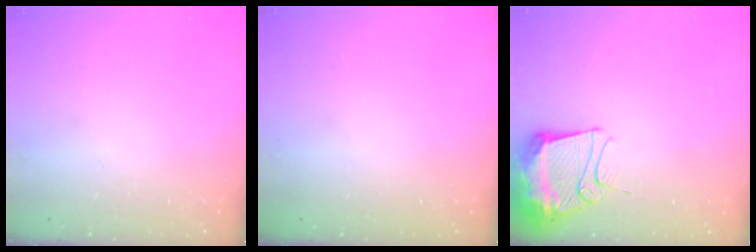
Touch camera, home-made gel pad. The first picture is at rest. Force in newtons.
{"total": 0.0}
{"total": 13.4, "press": 13.4, "slide": 1.3}